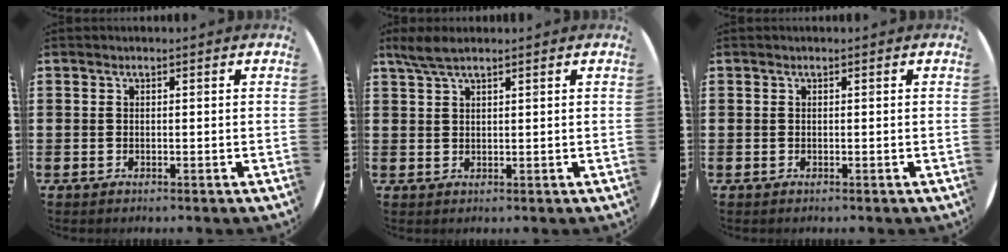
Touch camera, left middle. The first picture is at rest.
{"total": 2.9, "force": [2.3, 0.6, 1.8], "torque": [-0.039, 0.003, 0.042]}
{"total": 0.0}